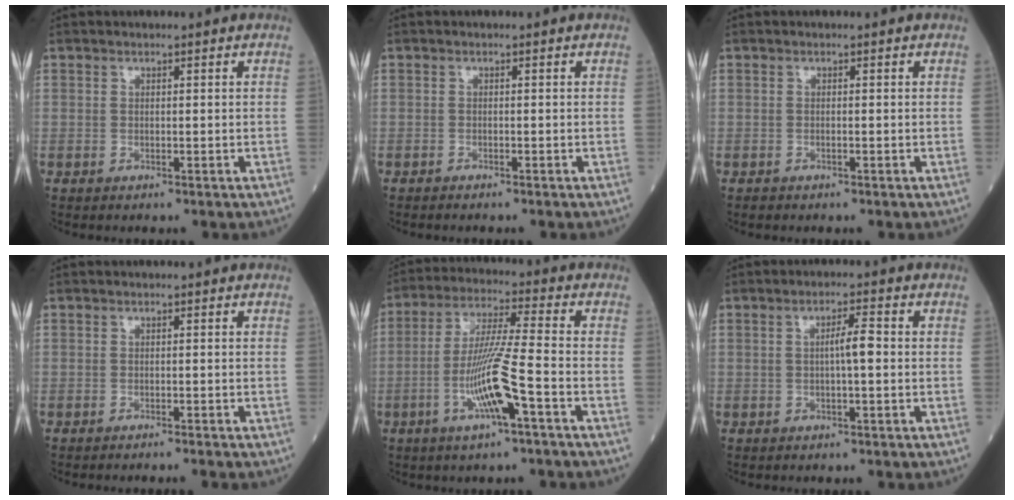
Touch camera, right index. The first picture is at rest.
{"total": 1.0, "force": [-0.9, 0.1, 0.4], "torque": [-0.007, -0.002, -0.012]}
{"total": 0.0}
{"total": 2.1, "force": [-1.9, -0.3, 0.8], "torque": [-0.011, 0.002, -0.023]}
{"total": 11.0, "force": [-3.9, -0.1, 10.3], "torque": [-0.202, -0.003, -0.075]}
{"total": 3.4, "force": [0.0, 0.3, 3.4], "torque": [-0.060, 0.005, -0.002]}